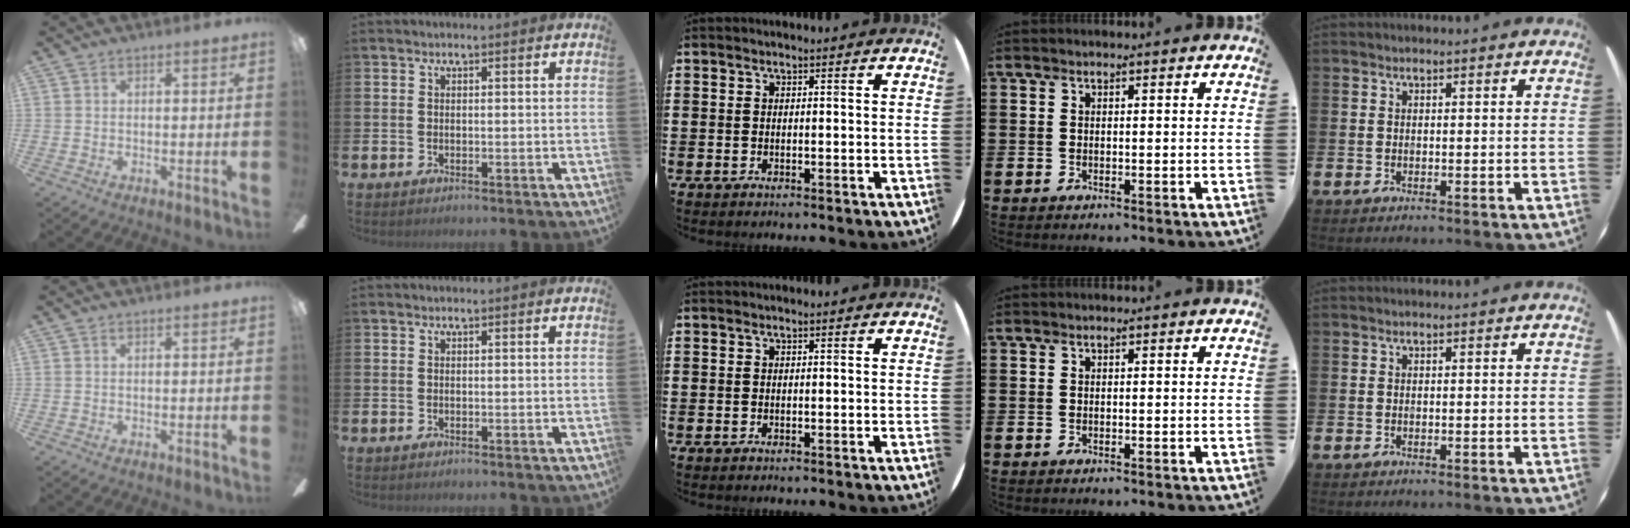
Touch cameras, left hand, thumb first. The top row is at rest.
{}